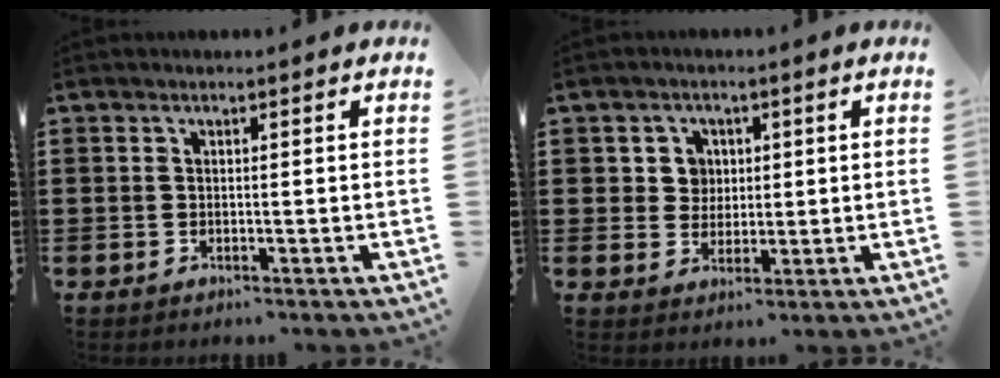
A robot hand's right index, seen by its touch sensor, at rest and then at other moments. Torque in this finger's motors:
{"motor_torque": [0.29, 0.29, 0.07, 0.01]}